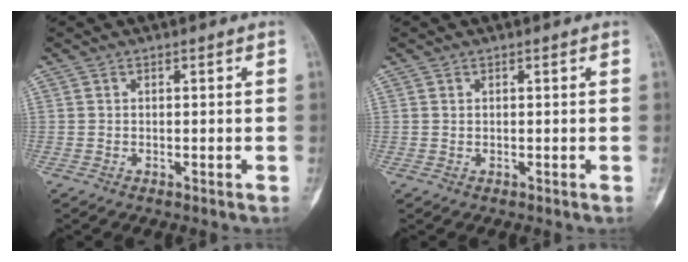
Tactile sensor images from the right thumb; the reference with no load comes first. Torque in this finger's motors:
{"motor_torque": [-0.03, -0.30, 0.05, 0.20, -0.02]}